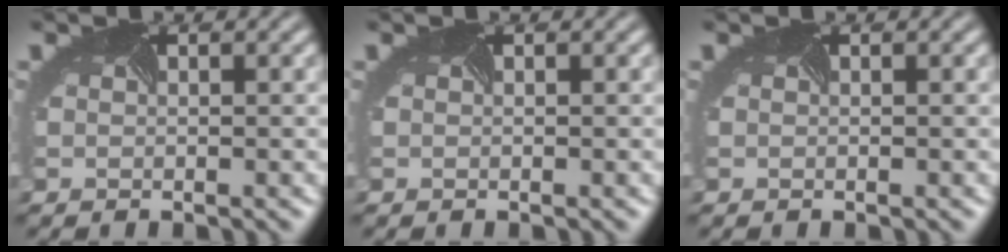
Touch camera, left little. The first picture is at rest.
{"total": 0.0}
{"total": 0.0}